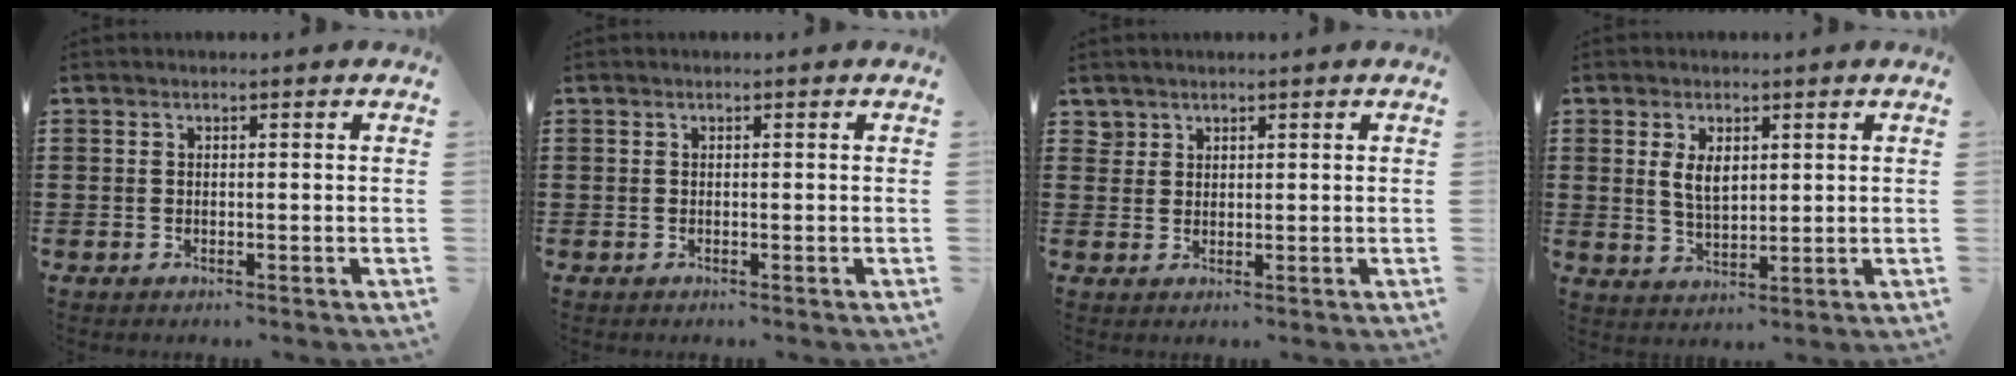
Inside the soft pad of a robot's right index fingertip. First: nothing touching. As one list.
[{"total": 0.0}, {"total": 1.7, "force": [1.5, 0.9, 0.1], "torque": [-0.005, 0.003, 0.030]}, {"total": 4.1, "force": [1.2, 2.2, 3.2], "torque": [-0.060, 0.003, 0.019]}]